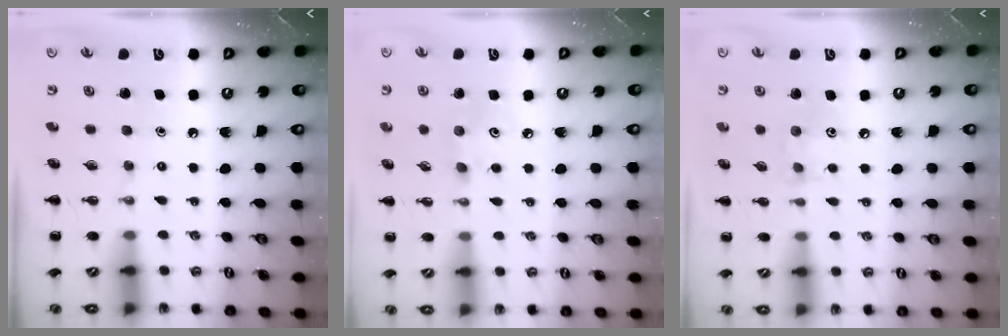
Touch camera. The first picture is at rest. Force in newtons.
{"total": 3.6, "press": 3.5, "slide": 1.0}
{"total": 6.3, "press": 6.2, "slide": 1.1}